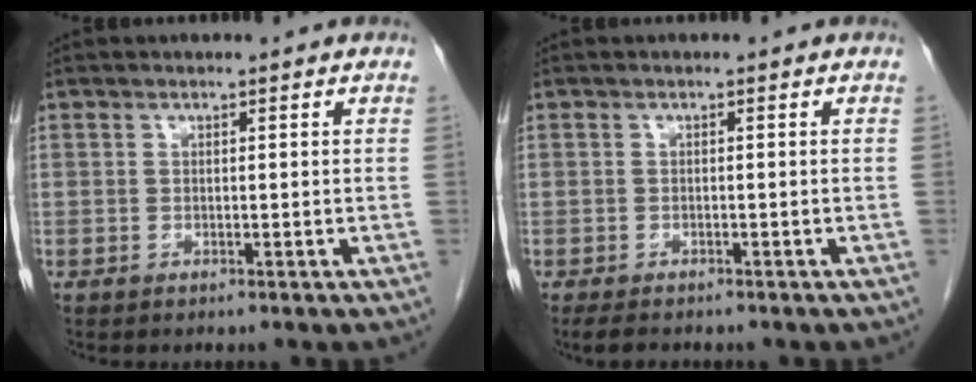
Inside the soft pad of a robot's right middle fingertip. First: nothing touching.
{"total": 2.8, "force": [-2.3, 0.9, 1.4], "torque": [-0.027, -0.008, -0.031]}